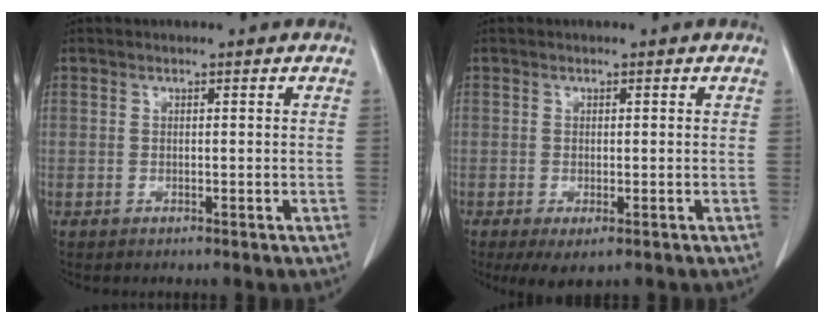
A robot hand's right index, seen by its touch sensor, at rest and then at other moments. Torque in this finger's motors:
{"motor_torque": [0.19, -0.13, 0.23, 0.05]}